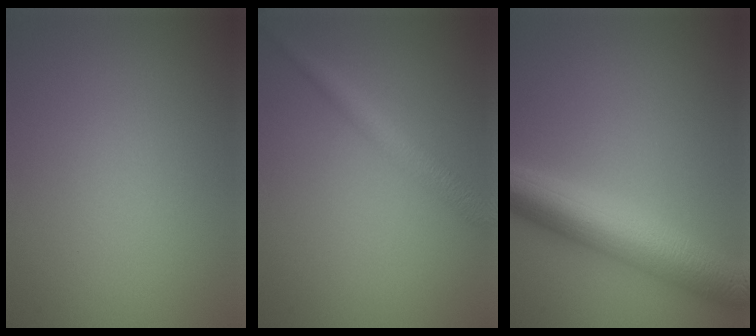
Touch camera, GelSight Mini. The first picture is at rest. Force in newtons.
{"total": 2.9, "press": 2.9, "slide": 0.1}
{"total": 7.6, "press": 7.6, "slide": 0.1}